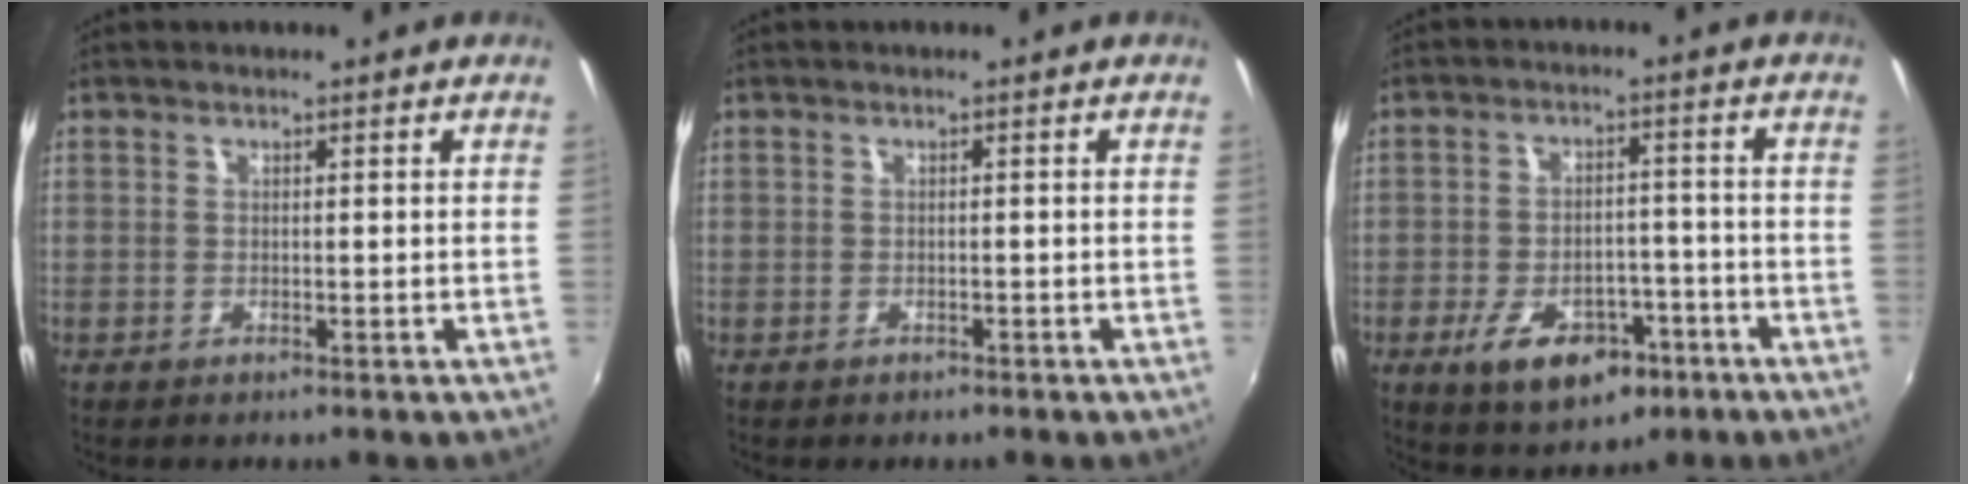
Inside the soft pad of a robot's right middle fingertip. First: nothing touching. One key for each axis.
{"total": 1.0, "fx": -0.7, "fy": 0.7, "fz": 0.2, "tx": -0.006, "ty": 0.000, "tz": -0.009}
{"total": 11.7, "fx": -6.2, "fy": 6.7, "fz": 7.3, "tx": -0.147, "ty": 0.000, "tz": -0.083}